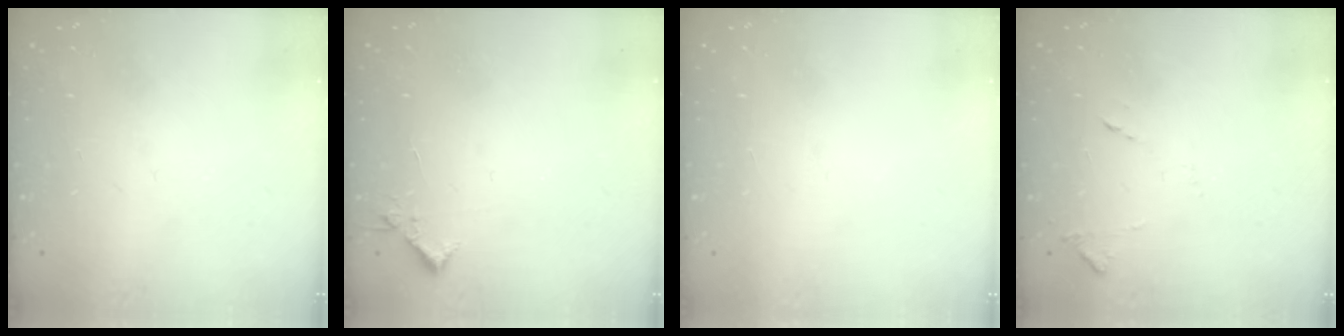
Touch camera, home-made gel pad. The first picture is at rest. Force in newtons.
{"total": 4.4, "press": 4.4, "slide": 0.5}
{"total": 1.5, "press": 1.5, "slide": 0.1}
{"total": 8.2, "press": 8.2, "slide": 0.6}